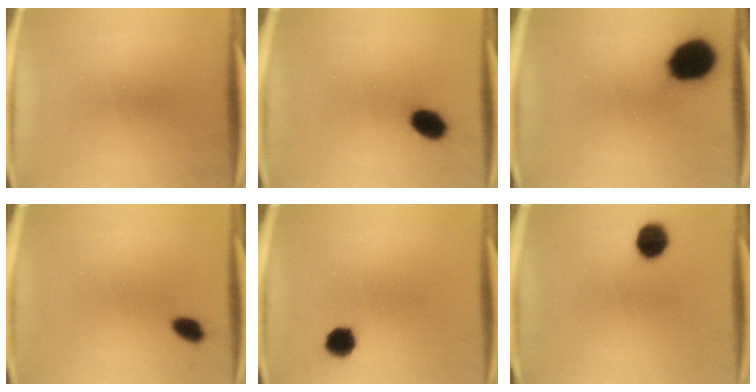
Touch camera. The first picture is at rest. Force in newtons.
{"total": 5.7}
{"total": 15.8}
{"total": 2.9}
{"total": 4.6}
{"total": 7.2}